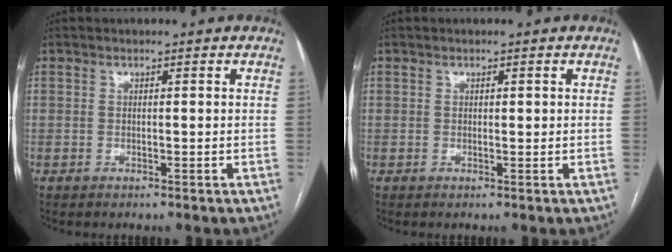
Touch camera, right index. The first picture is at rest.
{"total": 0.6, "force": [0.2, 0.3, 0.5], "torque": [-0.007, 0.000, 0.003]}